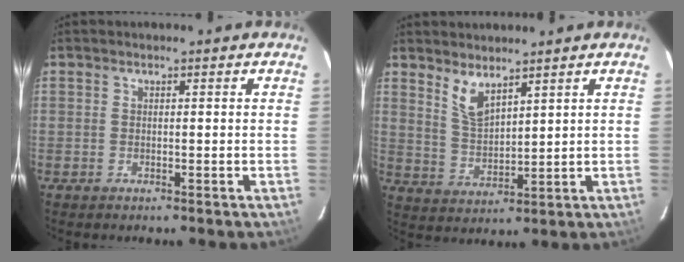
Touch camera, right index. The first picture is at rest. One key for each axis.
{"total": 5.6, "fx": 4.1, "fy": 1.7, "fz": 3.3, "tx": -0.064, "ty": -0.007, "tz": 0.086}